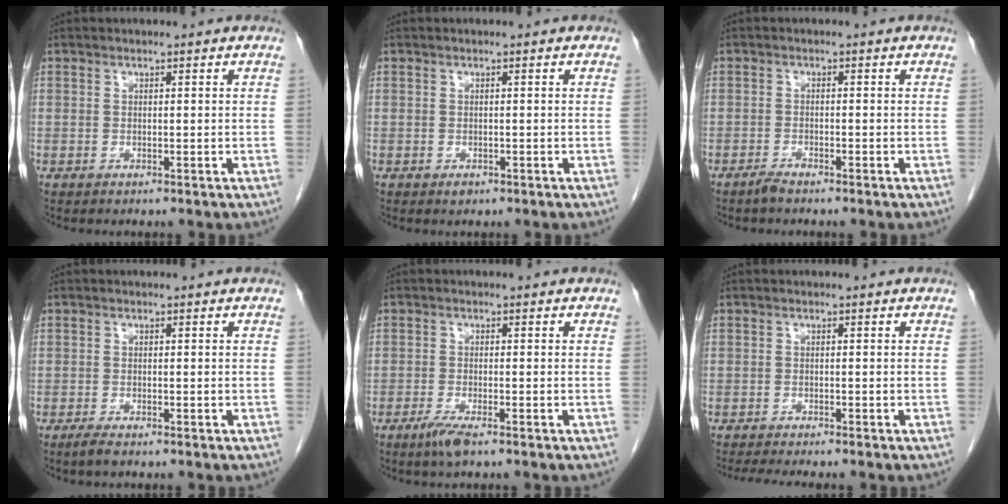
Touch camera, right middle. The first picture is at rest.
{"total": 0.8, "force": [-0.5, 0.4, 0.4], "torque": [-0.005, 0.000, -0.005]}
{"total": 1.5, "force": [-1.4, 0.0, 0.6], "torque": [-0.017, -0.002, -0.027]}
{"total": 1.6, "force": [-1.2, 0.3, 1.0], "torque": [-0.030, -0.005, -0.023]}
{"total": 3.0, "force": [-2.0, 0.2, 2.2], "torque": [-0.048, -0.007, -0.039]}
{"total": 4.9, "force": [-4.2, 0.2, 2.4], "torque": [-0.031, -0.011, -0.066]}